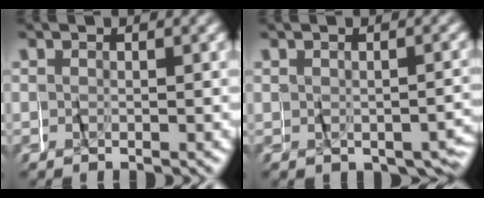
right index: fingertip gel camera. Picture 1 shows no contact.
{"total": 2.9, "force": [-1.6, 1.4, 1.9], "torque": [-0.034, -0.012, -0.018]}